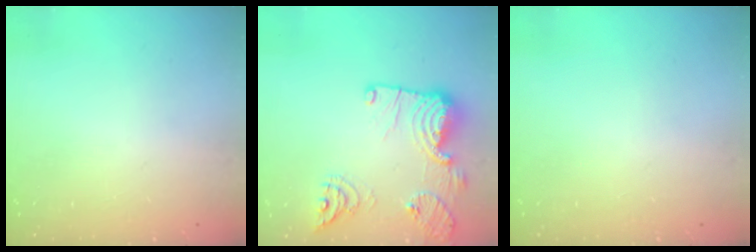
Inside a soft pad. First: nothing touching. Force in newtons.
{"total": 19.1, "press": 18.3, "slide": 5.5}
{"total": 0.0}